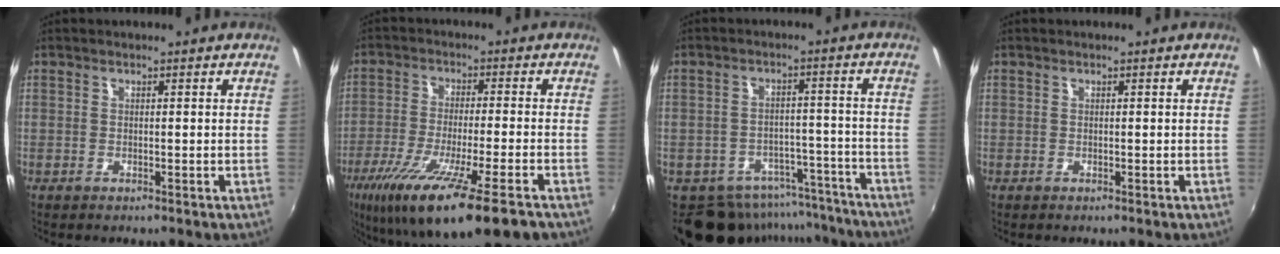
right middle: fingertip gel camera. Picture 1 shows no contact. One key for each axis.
{"total": 19.7, "fx": -12.4, "fy": 2.0, "fz": 15.2, "tx": -0.276, "ty": -0.072, "tz": -0.208}
{"total": 14.8, "fx": -12.7, "fy": 6.8, "fz": 3.6, "tx": -0.072, "ty": 0.025, "tz": -0.157}
{"total": 0.0}